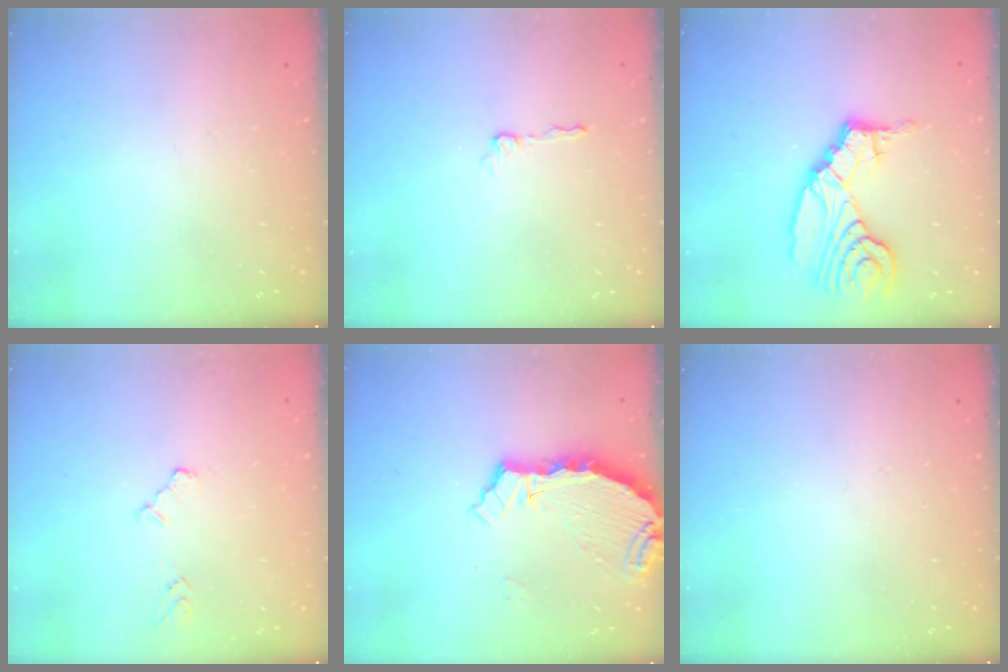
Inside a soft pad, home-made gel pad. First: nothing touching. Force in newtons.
{"total": 4.3, "press": 4.3, "slide": 0.3}
{"total": 13.4, "press": 13.3, "slide": 1.3}
{"total": 4.7, "press": 4.7, "slide": 0.7}
{"total": 6.1, "press": 5.5, "slide": 2.7}
{"total": 0.0}